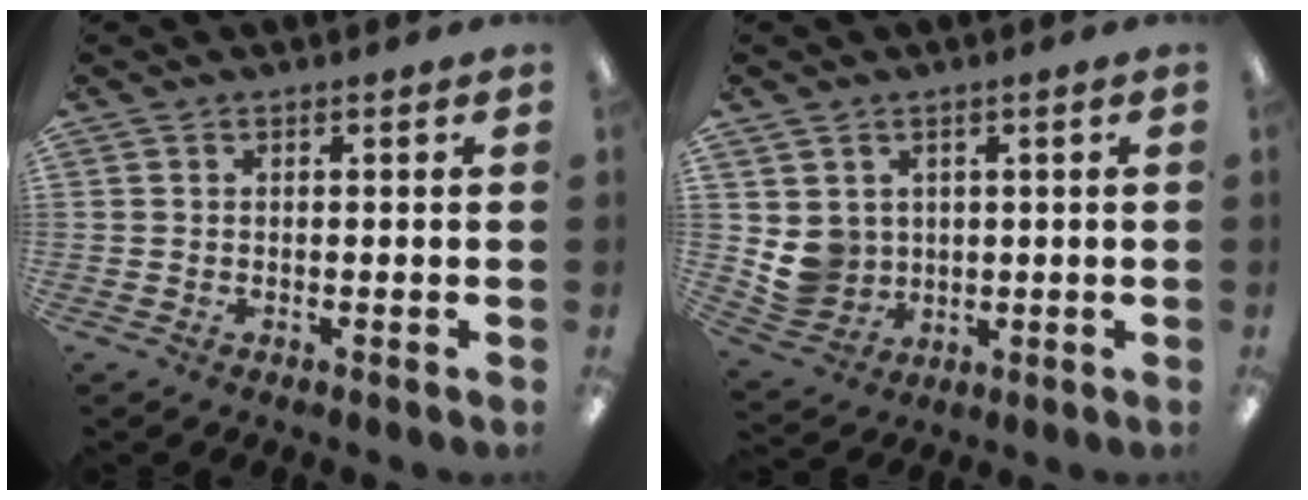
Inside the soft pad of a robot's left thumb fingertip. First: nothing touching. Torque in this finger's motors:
{"motor_torque": [1.05, 1.03, 0.48, -0.64, 0.01]}